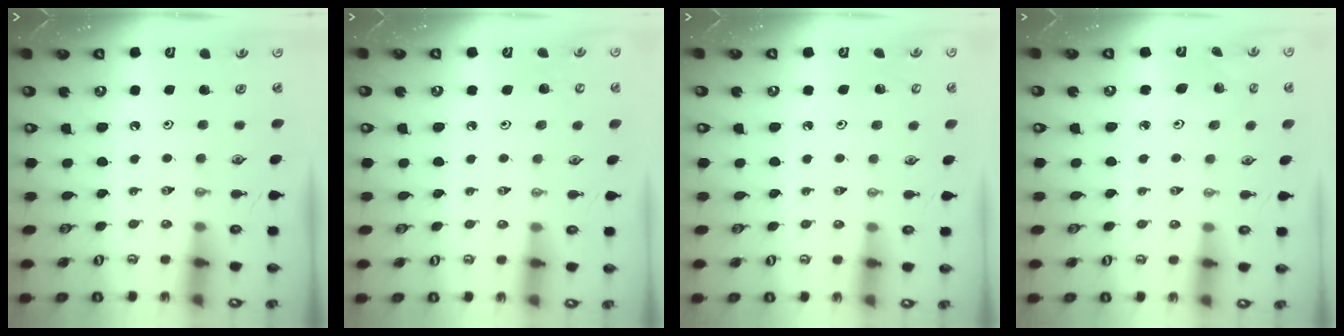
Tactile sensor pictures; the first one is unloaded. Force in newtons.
{"total": 7.3, "press": 7.2, "slide": 1.4}
{"total": 3.3, "press": 3.3, "slide": 0.3}
{"total": 2.8, "press": 2.8, "slide": 0.2}